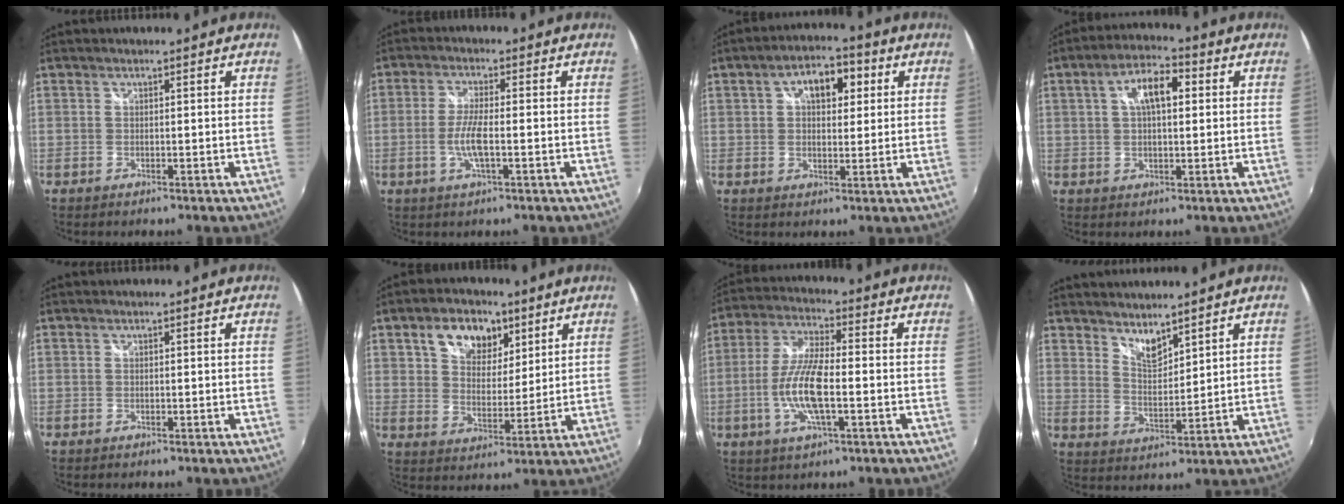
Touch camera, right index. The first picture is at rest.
{"total": 5.5, "force": [-1.4, 0.9, 5.3], "torque": [-0.109, -0.003, -0.027]}
{"total": 8.0, "force": [2.5, 4.6, 6.1], "torque": [-0.099, 0.025, 0.039]}
{"total": 8.0, "force": [2.0, 3.6, 6.8], "torque": [-0.121, 0.021, 0.031]}
{"total": 0.0}
{"total": 10.5, "force": [5.6, 6.7, 5.8], "torque": [-0.105, 0.022, 0.096]}
{"total": 11.0, "force": [-2.6, 2.8, 10.3], "torque": [-0.215, -0.002, -0.054]}
{"total": 5.3, "force": [4.6, 1.4, 2.2], "torque": [-0.030, -0.006, 0.082]}